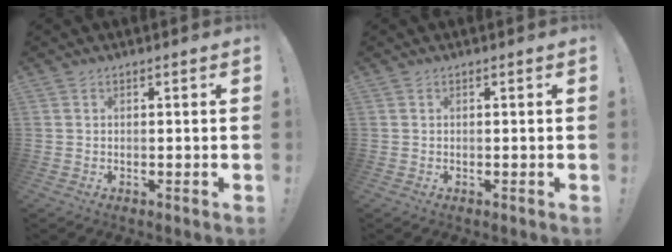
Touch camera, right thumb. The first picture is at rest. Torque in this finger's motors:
{"motor_torque": [0.00, 0.00, 0.00, 0.00, 0.00]}